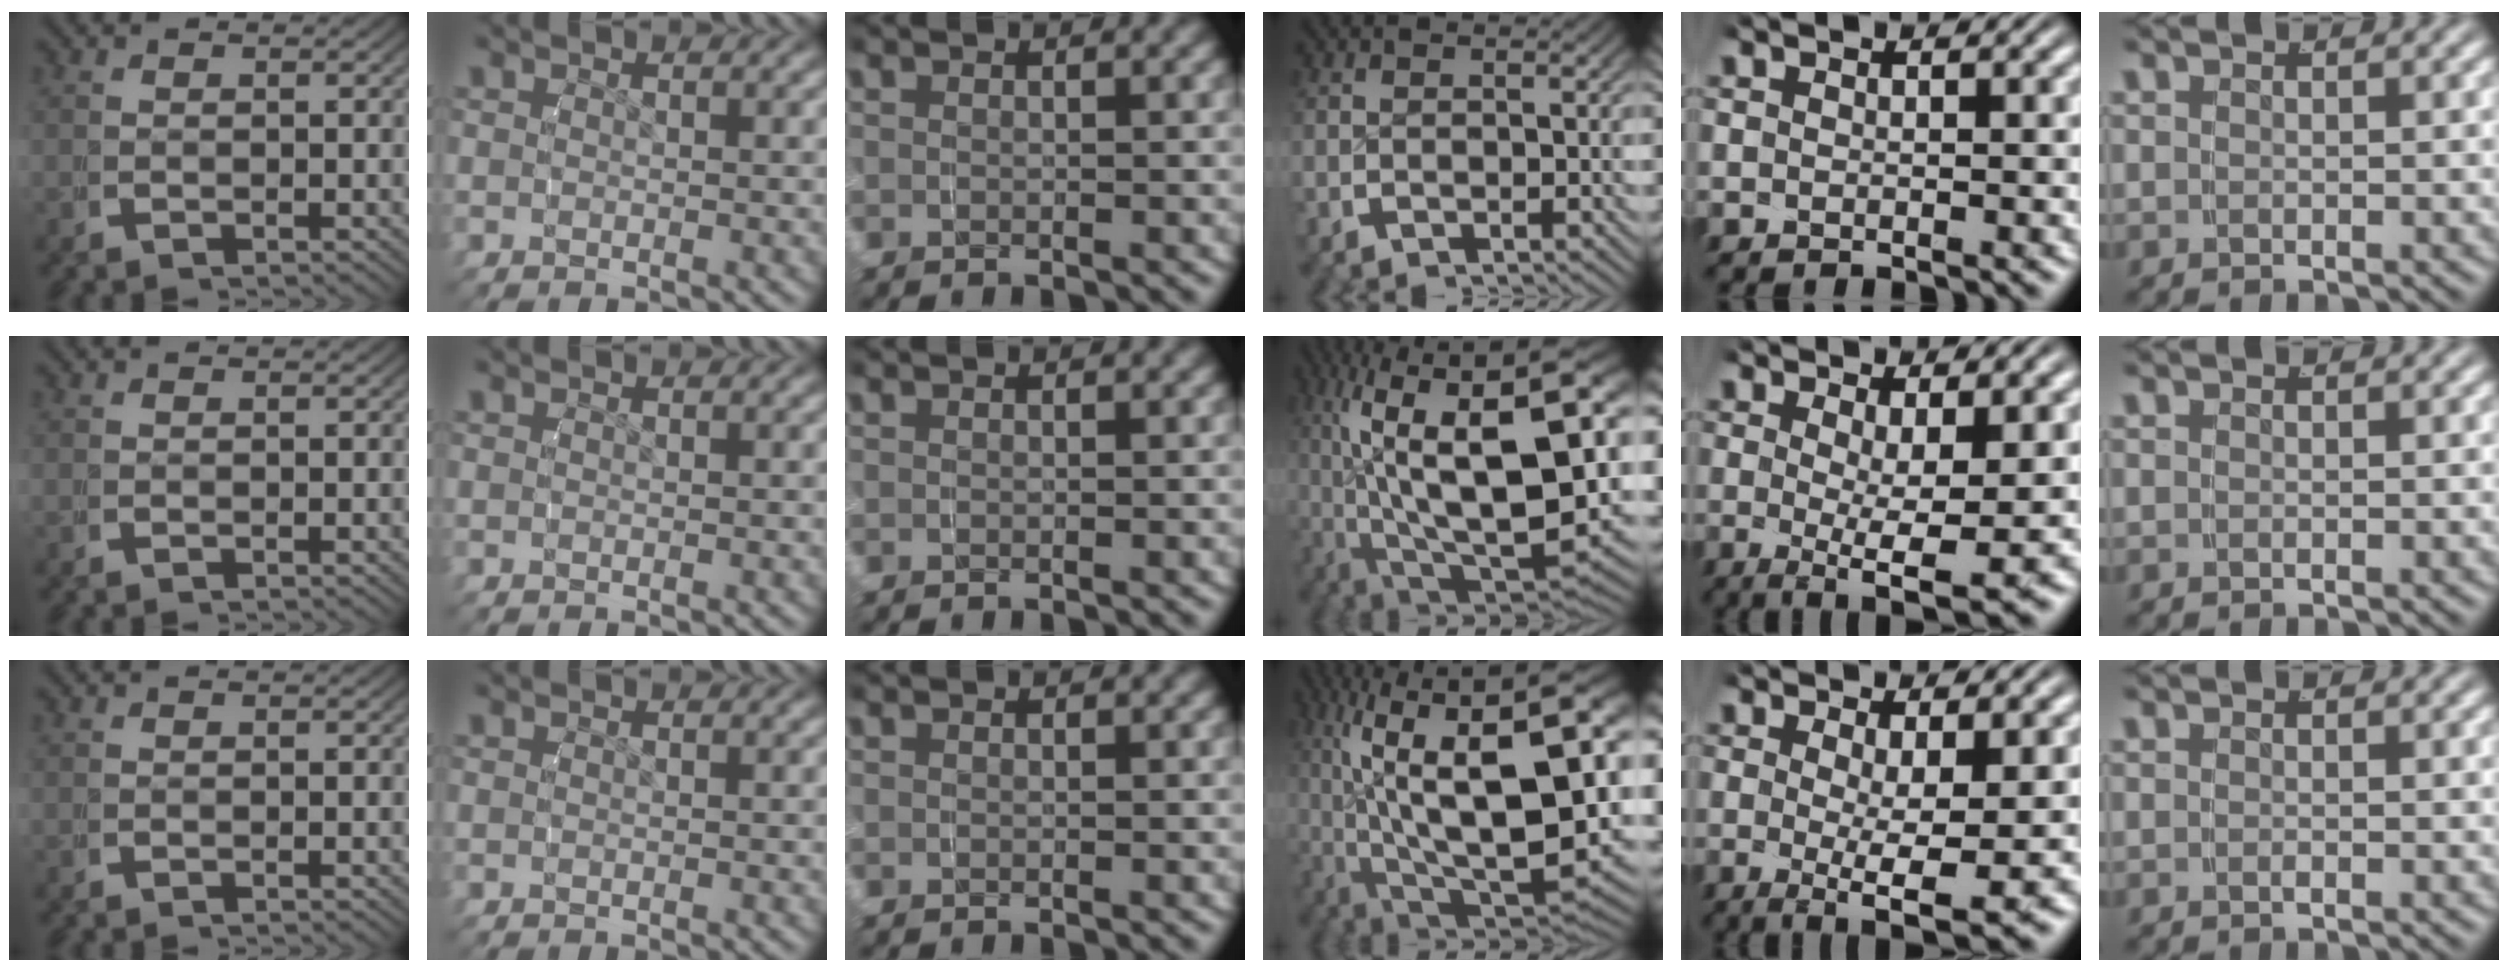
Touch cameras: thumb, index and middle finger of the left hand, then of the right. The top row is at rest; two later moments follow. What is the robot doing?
{"motion": "grasp_and_lifting", "object": "water bottle"}